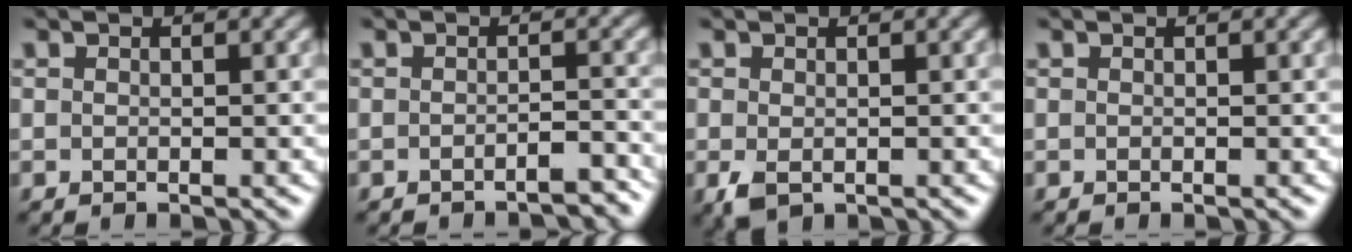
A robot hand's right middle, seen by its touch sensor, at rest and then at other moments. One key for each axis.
{"total": 2.3, "fx": -2.1, "fy": 0.4, "fz": 1.0, "tx": -0.008, "ty": 0.005, "tz": -0.030}
{"total": 1.9, "fx": -0.7, "fy": 1.2, "fz": 1.3, "tx": -0.035, "ty": -0.011, "tz": -0.010}
{"total": 0.0}